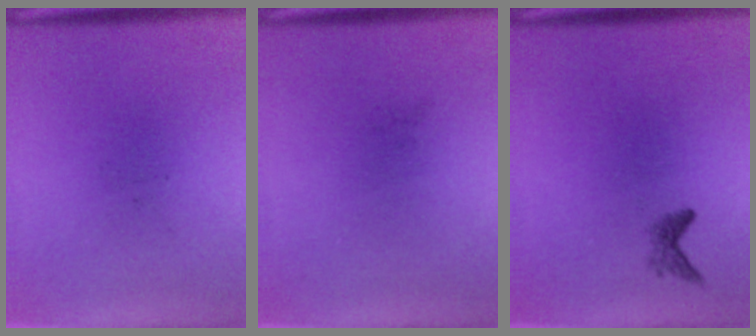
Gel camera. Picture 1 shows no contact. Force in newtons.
{"total": 0.0}
{"total": 1.1}